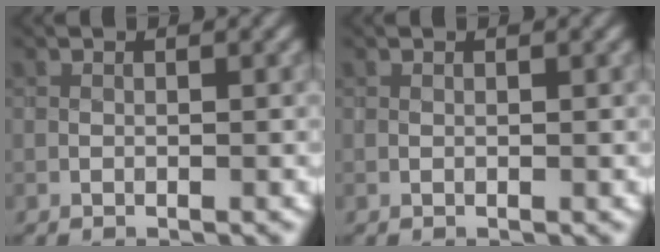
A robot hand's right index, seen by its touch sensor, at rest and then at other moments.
{"total": 0.0}